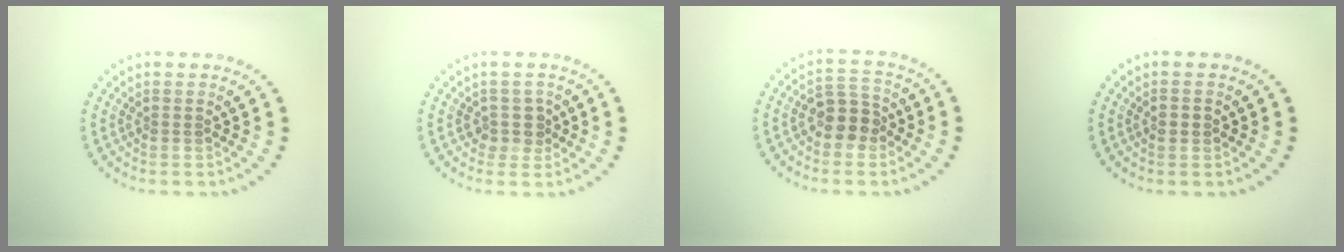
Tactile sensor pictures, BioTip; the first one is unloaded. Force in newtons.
{"total": 1.7, "press": 1.4, "slide": 1.0}
{"total": 3.4, "press": 3.3, "slide": 0.9}
{"total": 1.0, "press": 1.0, "slide": 0.1}